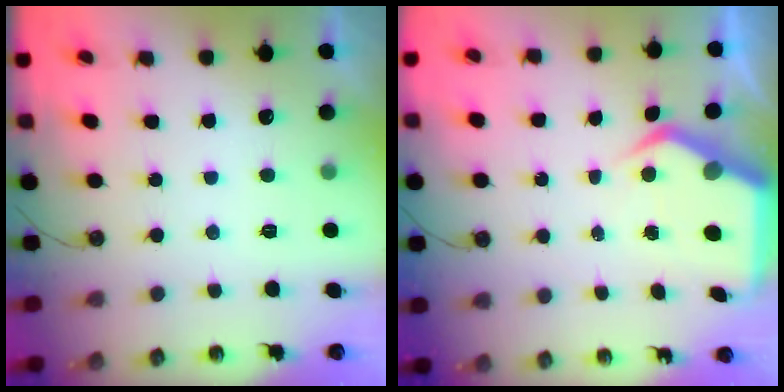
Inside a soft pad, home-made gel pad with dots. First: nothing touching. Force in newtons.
{"total": 6.7, "press": 6.7, "slide": 0.9}